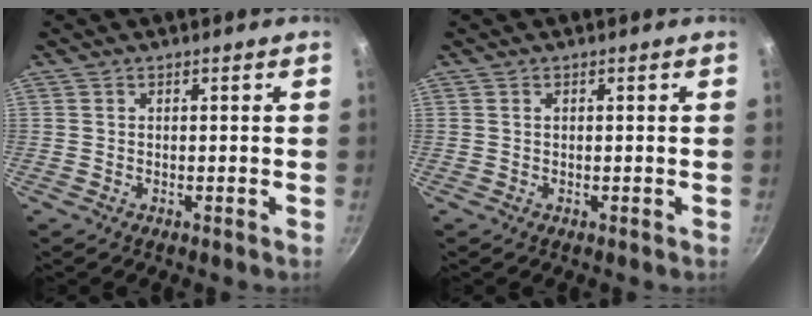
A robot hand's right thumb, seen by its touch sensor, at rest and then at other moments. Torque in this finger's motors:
{"motor_torque": [-0.34, 0.58, 0.32, 0.17, 0.02]}